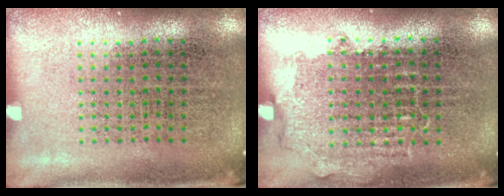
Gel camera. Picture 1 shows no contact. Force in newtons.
{"total": 0.9, "press": 0.8, "slide": 0.4}